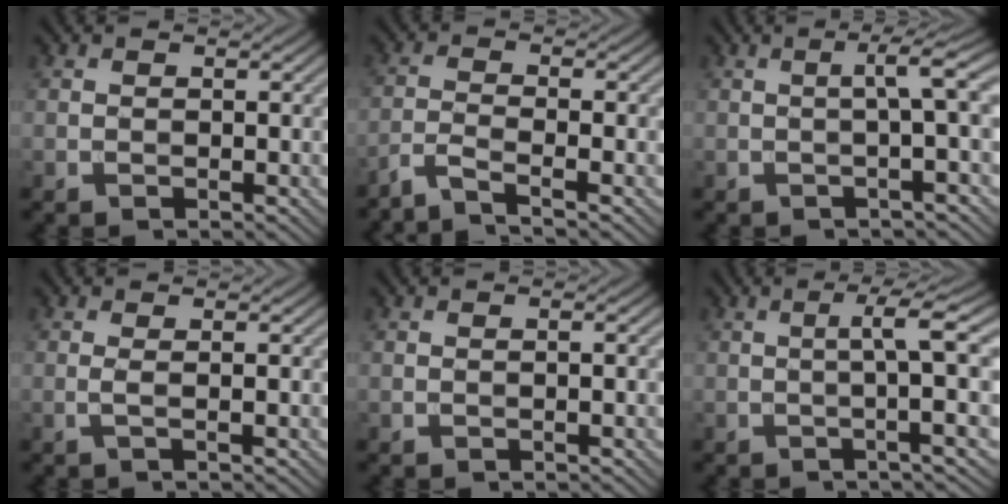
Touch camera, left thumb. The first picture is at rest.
{"total": 3.5, "force": [-2.7, 0.4, 2.2], "torque": [-0.038, -0.003, -0.073]}
{"total": 4.6, "force": [0.2, 0.2, 4.5], "torque": [-0.075, 0.016, -0.005]}
{"total": 1.3, "force": [0.1, 0.2, 1.3], "torque": [-0.027, 0.004, -0.006]}
{"total": 0.9, "force": [0.0, 0.1, 0.9], "torque": [-0.014, 0.003, -0.003]}
{"total": 6.0, "force": [0.0, 0.2, 6.0], "torque": [-0.106, 0.013, -0.007]}